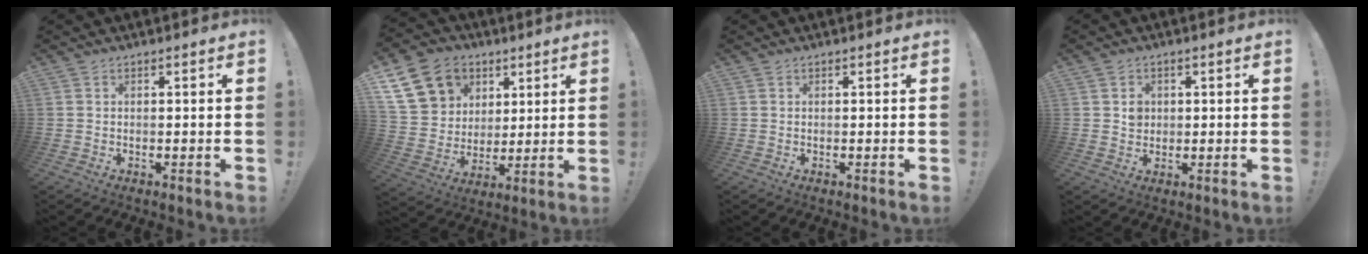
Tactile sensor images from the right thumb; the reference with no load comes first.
{"total": 17.7, "force": [7.7, 14.4, 6.8], "torque": [-0.104, -0.028, 0.174]}
{"total": 0.0}
{"total": 3.0, "force": [0.6, 2.7, 1.2], "torque": [-0.003, -0.004, 0.005]}